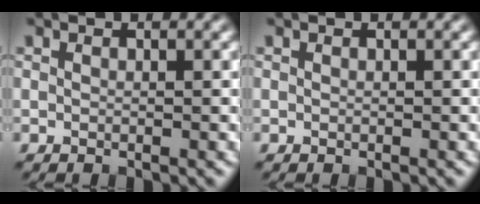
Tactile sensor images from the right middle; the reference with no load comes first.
{"total": 0.0}